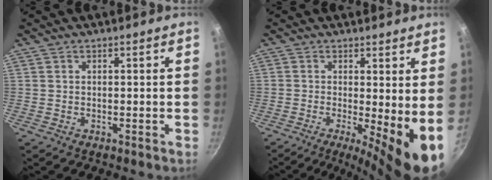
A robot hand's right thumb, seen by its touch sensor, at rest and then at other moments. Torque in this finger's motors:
{"motor_torque": [0.55, 0.68, 0.26, -0.21, 0.07]}